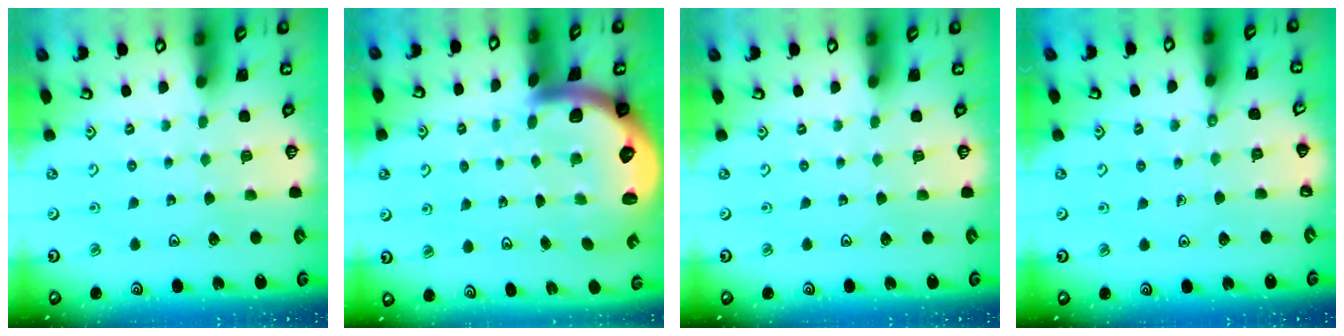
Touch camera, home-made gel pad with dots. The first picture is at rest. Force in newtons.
{"total": 4.6, "press": 4.5, "slide": 1.1}
{"total": 0.0}
{"total": 3.3, "press": 3.3, "slide": 0.2}